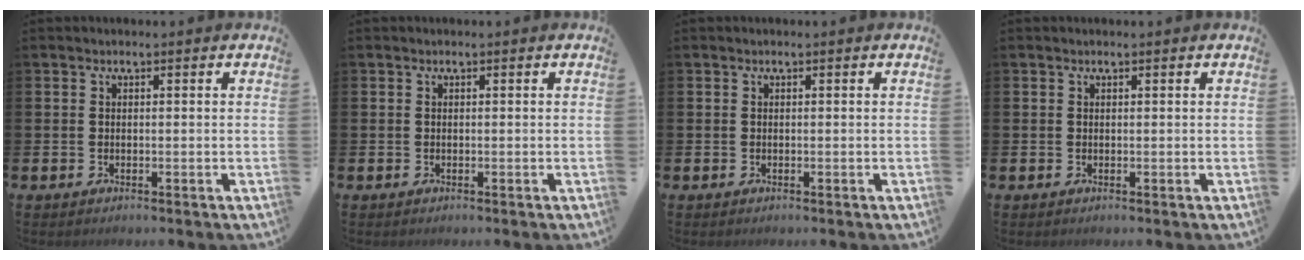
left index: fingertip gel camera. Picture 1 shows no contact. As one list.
[{"total": 0.0}, {"total": 0.0}, {"total": 0.0}]